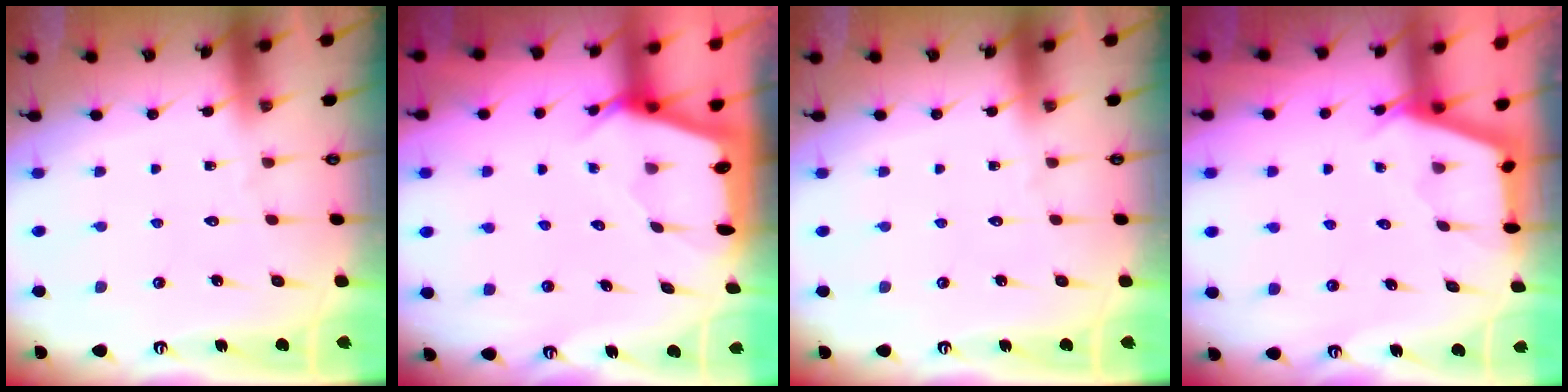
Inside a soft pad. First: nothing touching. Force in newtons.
{"total": 2.3, "press": 2.3, "slide": 0.3}
{"total": 0.0}
{"total": 2.7, "press": 2.7, "slide": 0.3}